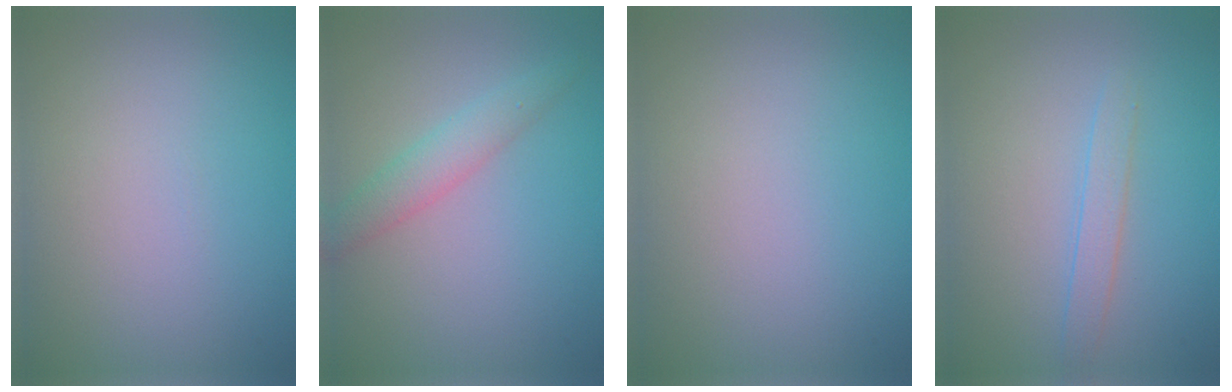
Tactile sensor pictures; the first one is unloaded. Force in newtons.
{"total": 2.5, "press": 2.5, "slide": 0.1}
{"total": 0.0}
{"total": 1.5, "press": 1.5, "slide": 0.0}